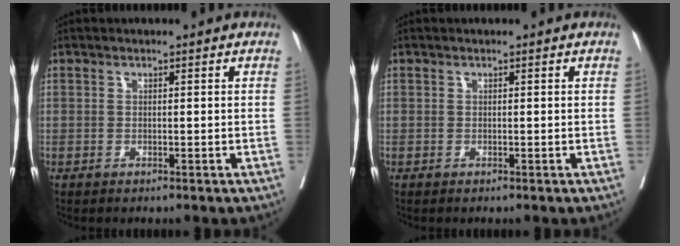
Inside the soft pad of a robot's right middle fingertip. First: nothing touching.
{"total": 0.0}